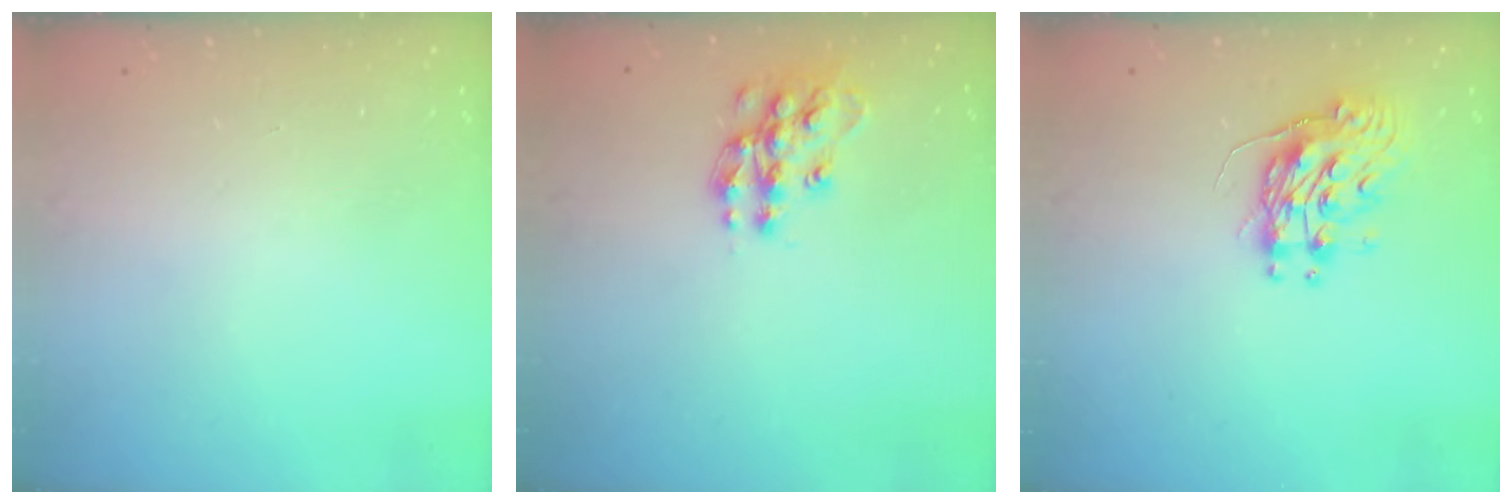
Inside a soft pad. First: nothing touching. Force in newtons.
{"total": 13.3, "press": 13.3, "slide": 0.9}
{"total": 9.6, "press": 9.6, "slide": 0.4}